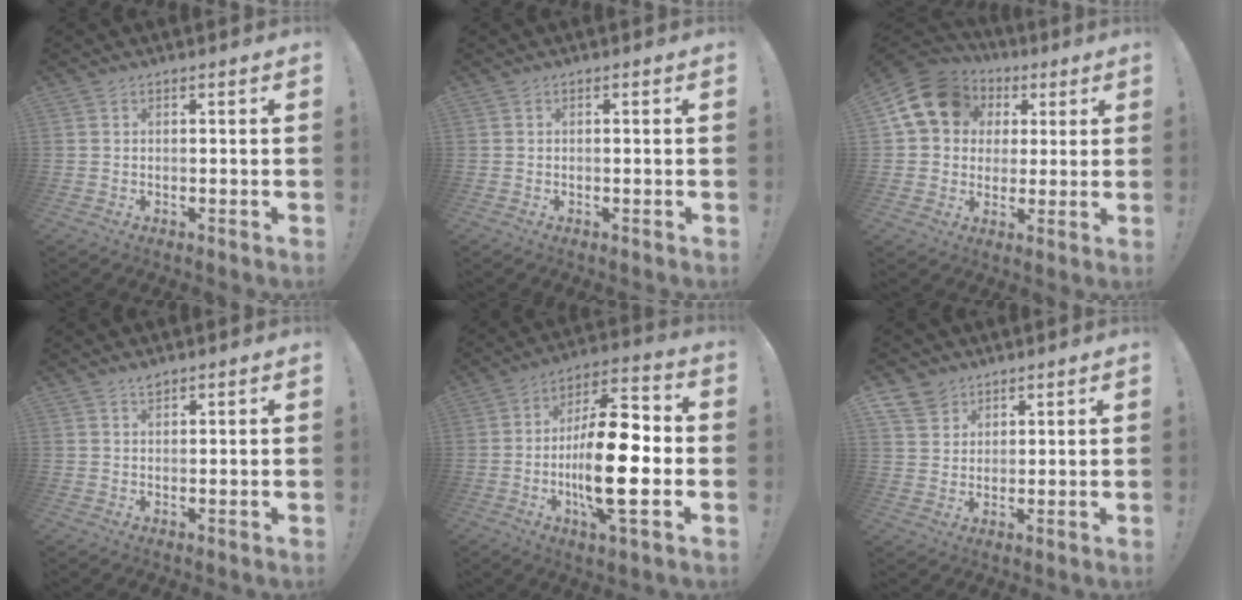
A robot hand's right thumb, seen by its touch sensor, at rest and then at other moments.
{"total": 0.0}
{"total": 15.4, "force": [5.4, 12.4, 7.4], "torque": [-0.109, -0.011, 0.109]}
{"total": 1.7, "force": [1.5, 0.4, 0.7], "torque": [0.000, -0.010, 0.025]}
{"total": 21.2, "force": [-3.5, 7.1, 19.7], "torque": [-0.348, 0.008, -0.058]}
{"total": 7.0, "force": [5.0, 4.7, 1.4], "torque": [-0.027, -0.030, 0.100]}